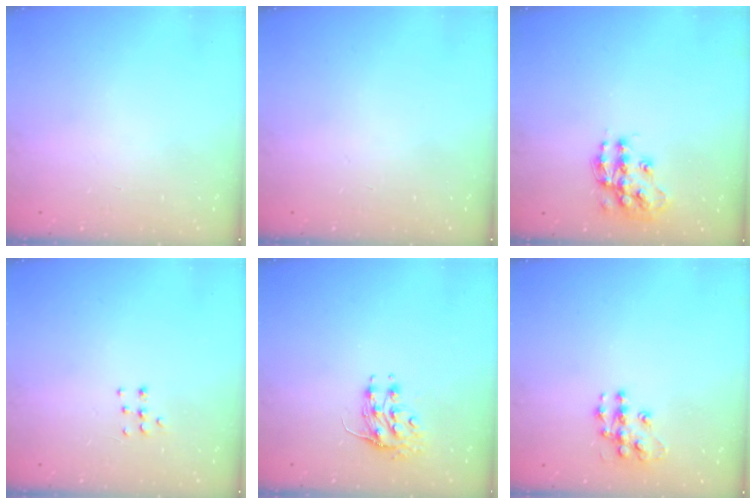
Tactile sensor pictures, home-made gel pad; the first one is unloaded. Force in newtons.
{"total": 0.0}
{"total": 13.3, "press": 13.3, "slide": 0.7}
{"total": 4.4, "press": 4.3, "slide": 0.9}
{"total": 8.4, "press": 8.3, "slide": 1.0}
{"total": 10.2, "press": 10.2, "slide": 0.5}